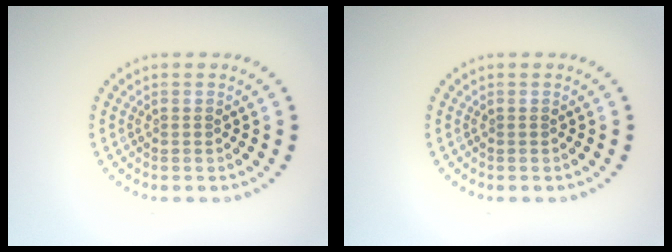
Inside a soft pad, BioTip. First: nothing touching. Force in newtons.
{"total": 0.0}